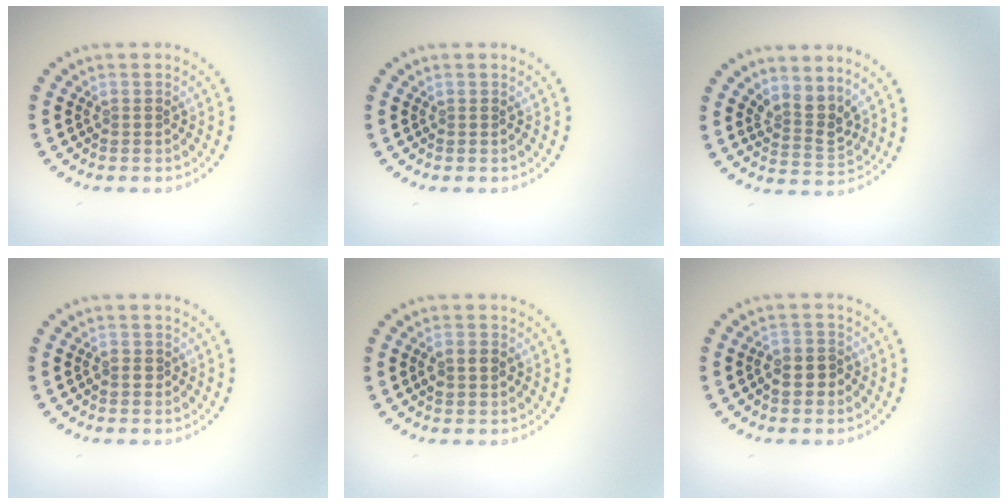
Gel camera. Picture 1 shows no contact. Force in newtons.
{"total": 0.0}
{"total": 2.7, "press": 2.0, "slide": 1.8}
{"total": 0.5, "press": 0.4, "slide": 0.3}
{"total": 1.3, "press": 1.3, "slide": 0.1}
{"total": 2.3, "press": 2.2, "slide": 0.9}